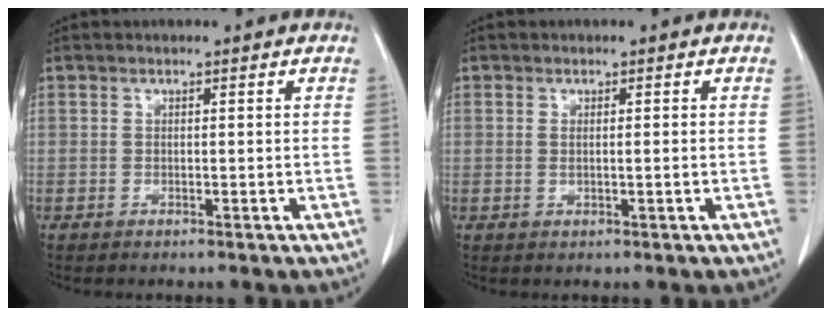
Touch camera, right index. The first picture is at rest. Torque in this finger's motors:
{"motor_torque": [-0.01, -0.02, -0.01, 0.00]}